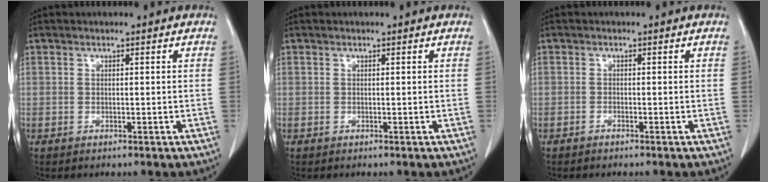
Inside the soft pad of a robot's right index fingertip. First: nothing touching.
{"total": 0.0}
{"total": 0.6, "force": [-0.6, 0.1, 0.2], "torque": [-0.008, -0.001, -0.010]}